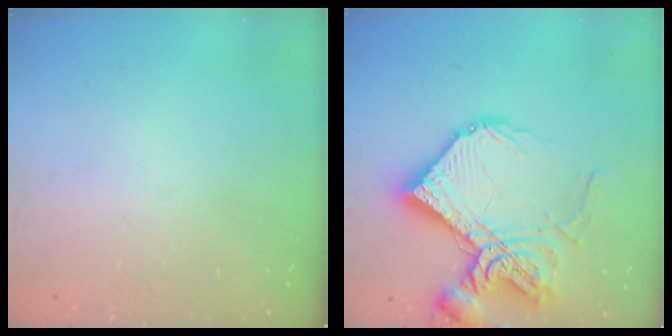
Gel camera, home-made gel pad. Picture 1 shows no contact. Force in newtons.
{"total": 22.7, "press": 22.5, "slide": 2.9}